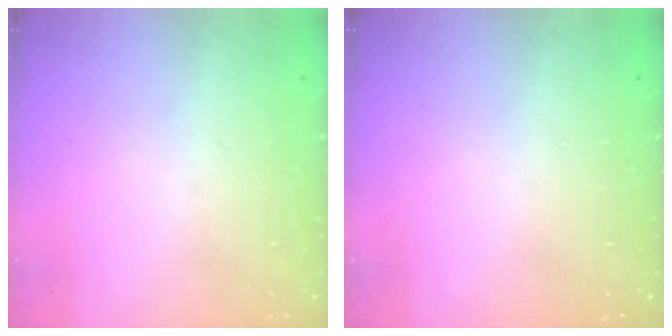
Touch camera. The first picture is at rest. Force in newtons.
{"total": 0.0}